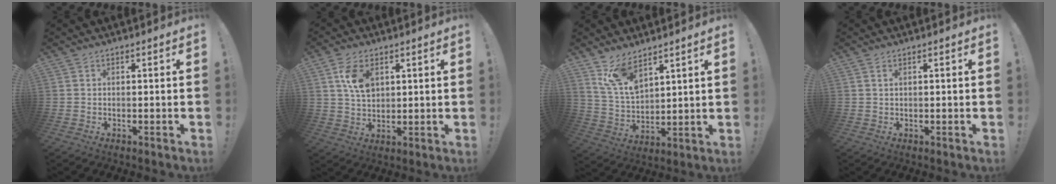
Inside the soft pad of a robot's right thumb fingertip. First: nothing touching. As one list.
[{"total": 8.6, "force": [3.4, 5.6, 5.6], "torque": [-0.089, -0.004, 0.066]}, {"total": 11.1, "force": [8.3, 5.1, 5.3], "torque": [-0.119, -0.042, 0.166]}, {"total": 1.0, "force": [0.6, 0.4, 0.7], "torque": [-0.011, 0.000, 0.009]}]